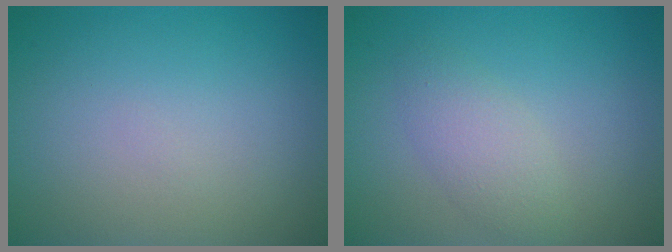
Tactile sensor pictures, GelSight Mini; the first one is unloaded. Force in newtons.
{"total": 2.5, "press": 2.5, "slide": 0.0}